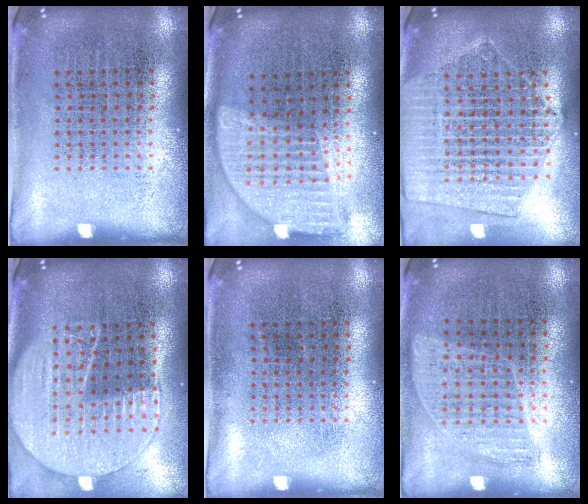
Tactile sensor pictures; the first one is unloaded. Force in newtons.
{"total": 1.9, "press": 1.6, "slide": 1.1}
{"total": 2.1, "press": 1.9, "slide": 0.9}
{"total": 2.0, "press": 1.8, "slide": 0.9}
{"total": 0.0}
{"total": 0.9, "press": 0.8, "slide": 0.5}